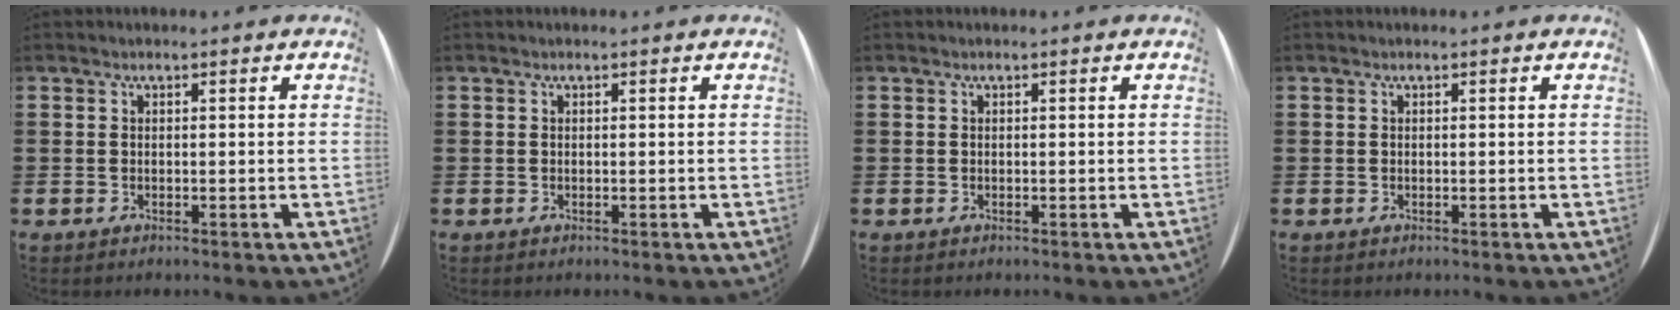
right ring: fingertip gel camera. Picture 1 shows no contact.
{"total": 0.0}
{"total": 0.0}
{"total": 0.0}